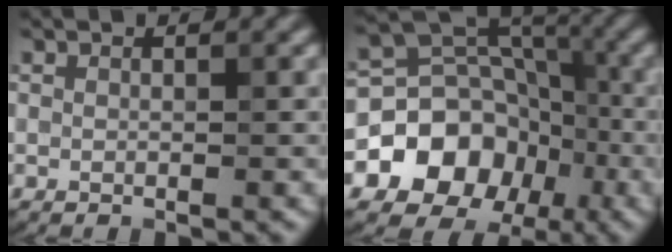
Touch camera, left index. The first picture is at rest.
{"total": 9.7, "force": [-3.5, 7.7, 4.7], "torque": [-0.083, 0.012, -0.074]}